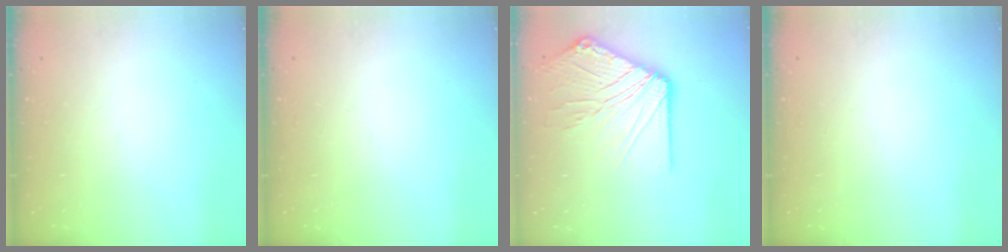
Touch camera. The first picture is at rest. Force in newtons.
{"total": 0.0}
{"total": 13.7, "press": 13.6, "slide": 2.1}
{"total": 0.0}